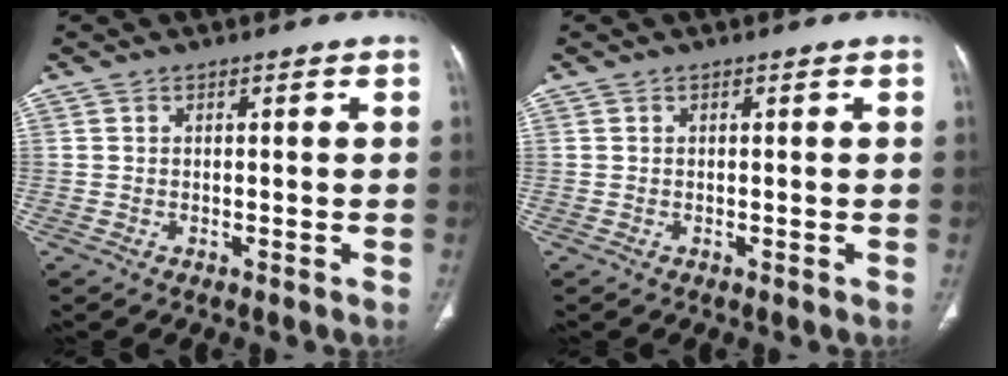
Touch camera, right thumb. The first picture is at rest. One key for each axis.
{"total": 0.0}